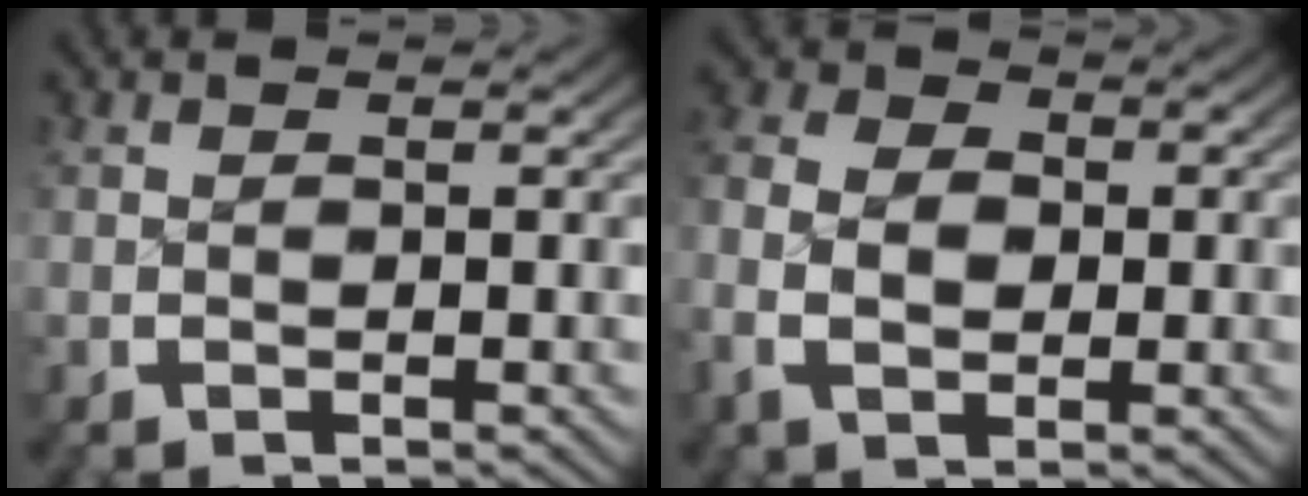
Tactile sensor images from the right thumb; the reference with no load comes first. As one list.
[{"total": 6.1, "force": [-0.2, 4.4, 4.2], "torque": [-0.091, -0.014, 0.003]}]